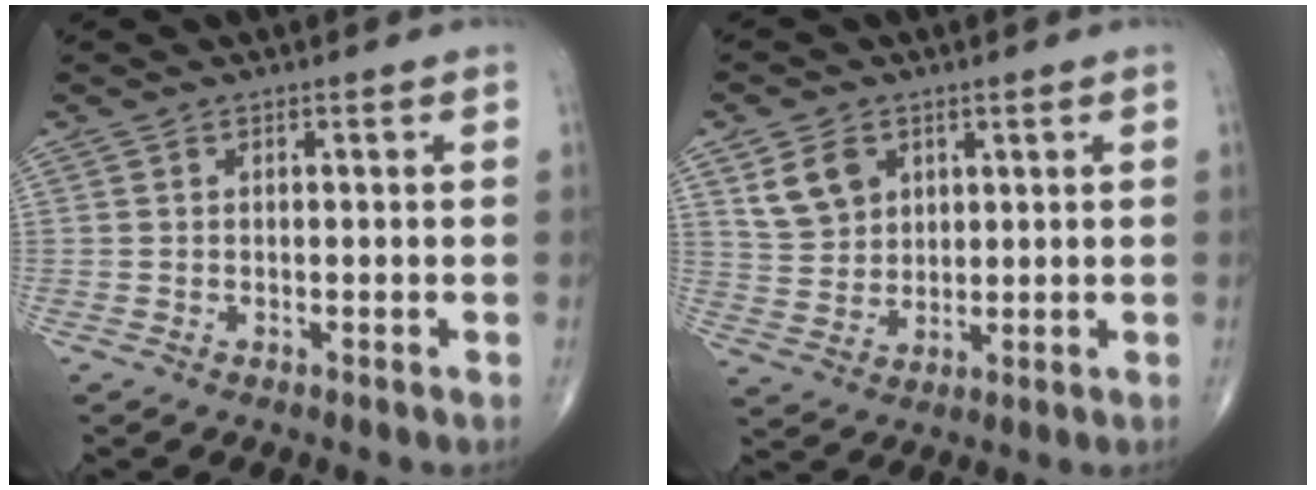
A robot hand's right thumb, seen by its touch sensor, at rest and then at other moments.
{"total": 7.3, "force": [3.4, 5.5, 3.4], "torque": [-0.046, -0.014, 0.072]}